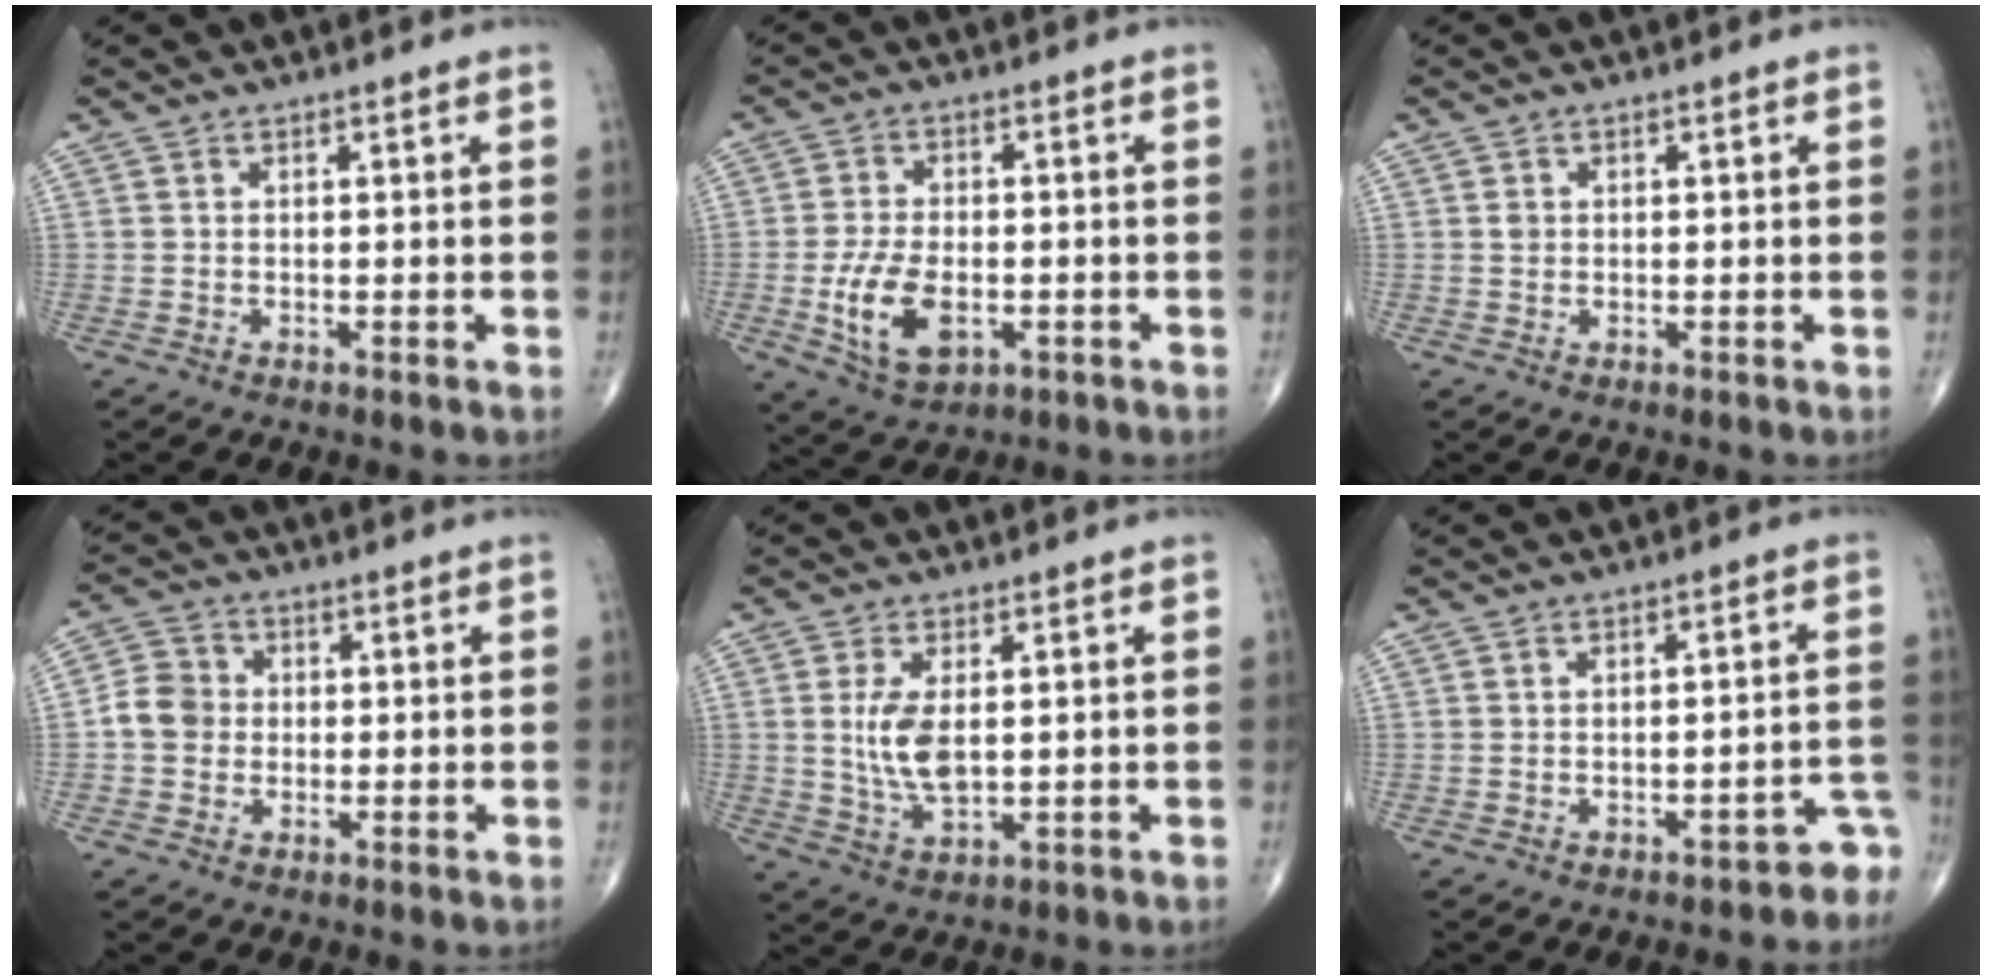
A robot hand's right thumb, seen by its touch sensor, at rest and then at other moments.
{"total": 10.1, "force": [-2.6, 5.8, 7.9], "torque": [-0.144, 0.001, -0.037]}
{"total": 1.0, "force": [0.1, 0.9, 0.4], "torque": [-0.005, 0.001, 0.003]}
{"total": 6.0, "force": [-0.5, 5.3, 2.6], "torque": [-0.033, 0.015, -0.020]}
{"total": 7.5, "force": [0.8, 3.7, 6.4], "torque": [-0.129, -0.012, 0.021]}
{"total": 5.0, "force": [-4.1, 2.3, 1.7], "torque": [0.005, 0.057, -0.051]}